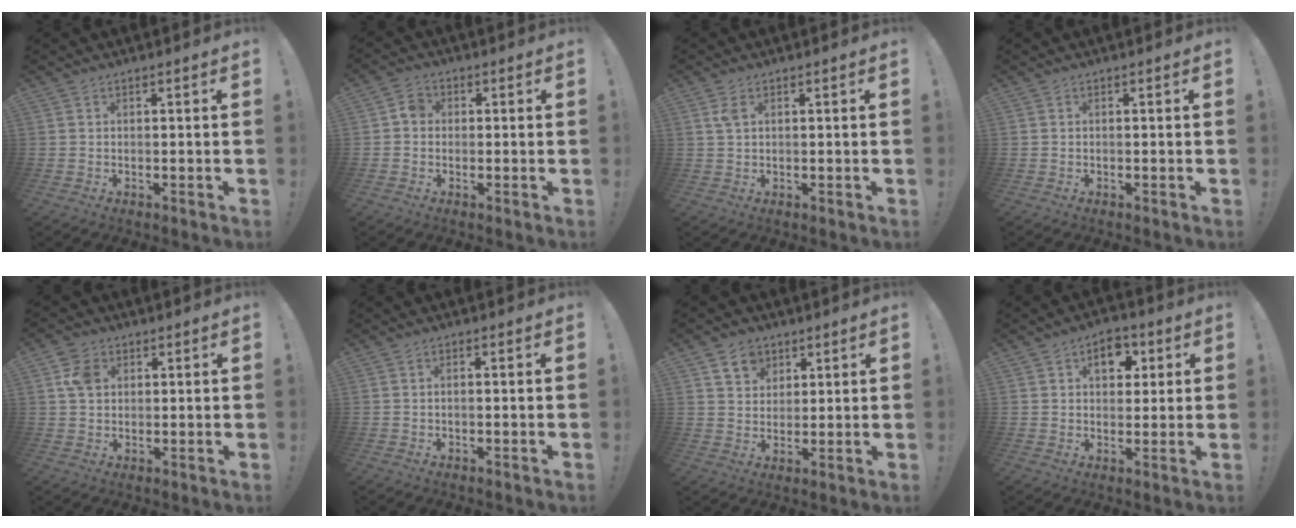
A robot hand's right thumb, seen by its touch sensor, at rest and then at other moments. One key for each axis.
{"total": 3.6, "fx": -0.1, "fy": 3.1, "fz": 1.9, "tx": -0.020, "ty": 0.008, "tz": -0.005}
{"total": 2.7, "fx": 1.3, "fy": 1.2, "fz": 2.0, "tx": -0.035, "ty": 0.001, "tz": 0.021}
{"total": 0.0}
{"total": 6.1, "fx": 2.0, "fy": 4.7, "fz": 3.3, "tx": -0.043, "ty": 0.007, "tz": 0.038}
{"total": 1.1, "fx": -0.4, "fy": 0.1, "fz": 1.0, "tx": -0.021, "ty": 0.002, "tz": -0.007}
{"total": 7.8, "fx": 4.2, "fy": 6.1, "fz": 2.5, "tx": -0.033, "ty": -0.018, "tz": 0.082}
{"total": 7.9, "fx": 2.7, "fy": 5.7, "fz": 4.7, "tx": -0.054, "ty": 0.000, "tz": 0.044}